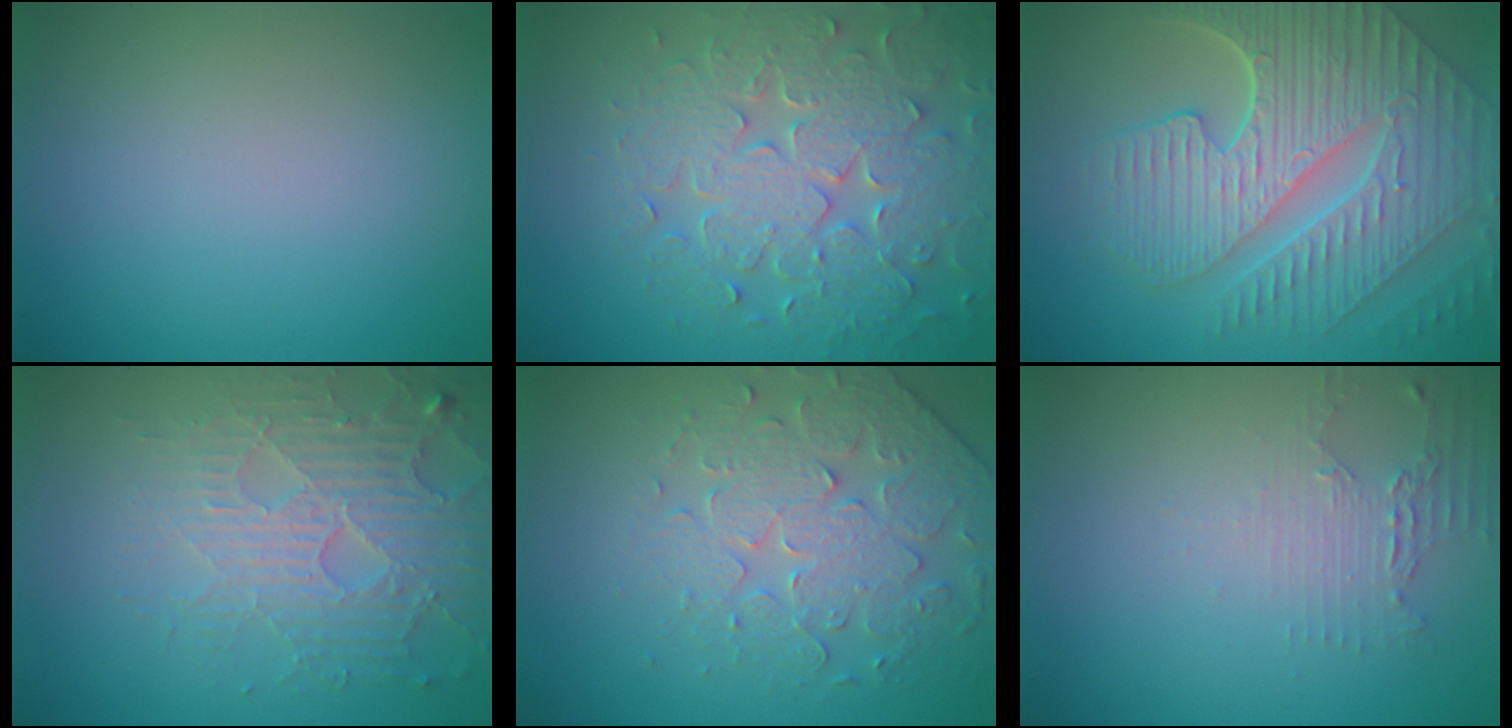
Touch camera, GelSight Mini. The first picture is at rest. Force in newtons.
{"total": 8.0, "press": 6.2, "slide": 5.0}
{"total": 10.1, "press": 6.9, "slide": 7.4}
{"total": 4.2, "press": 4.2, "slide": 0.7}
{"total": 4.2, "press": 4.1, "slide": 1.2}
{"total": 2.3, "press": 1.7, "slide": 1.5}